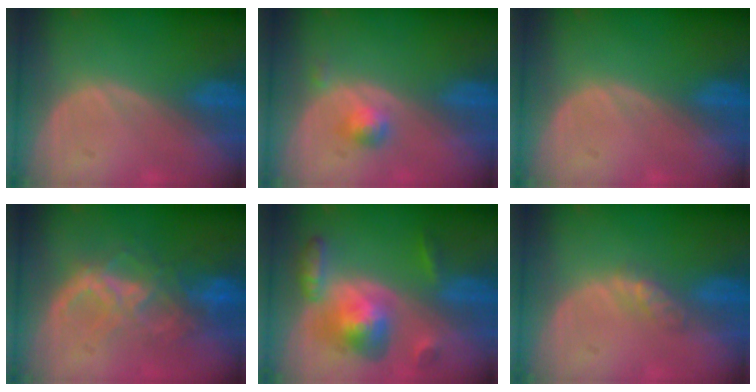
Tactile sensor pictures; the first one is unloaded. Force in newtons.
{"total": 2.4, "press": 2.1, "slide": 1.1}
{"total": 0.0}
{"total": 8.8, "press": 7.5, "slide": 4.6}
{"total": 8.3, "press": 8.2, "slide": 0.7}
{"total": 2.8, "press": 2.5, "slide": 1.2}